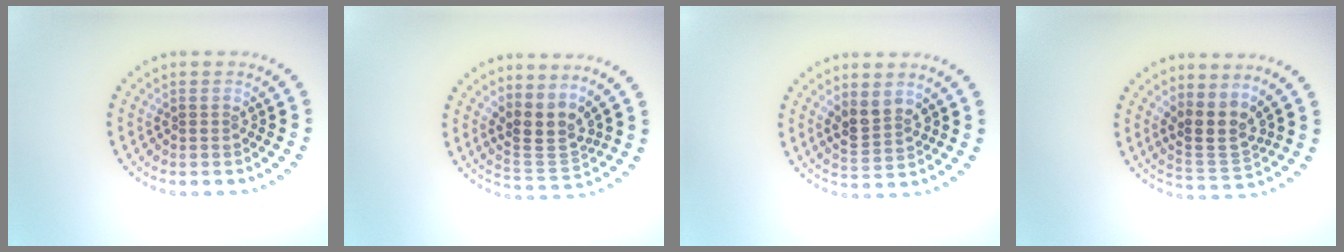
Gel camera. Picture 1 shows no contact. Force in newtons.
{"total": 3.1, "press": 2.3, "slide": 2.1}
{"total": 2.6, "press": 2.4, "slide": 1.0}
{"total": 3.2, "press": 2.4, "slide": 2.0}